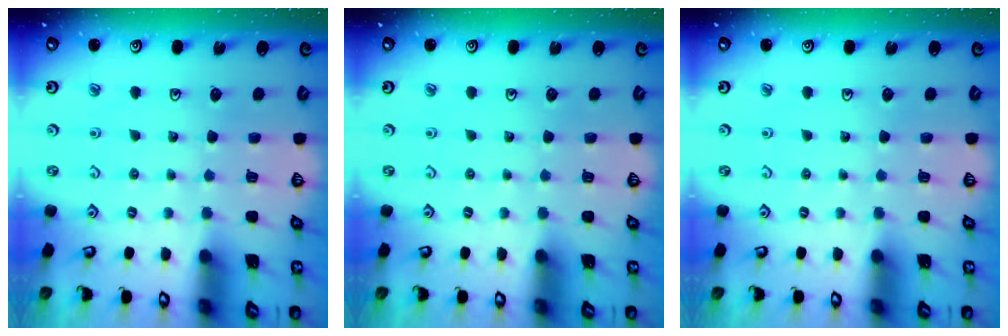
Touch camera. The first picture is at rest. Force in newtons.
{"total": 0.0}
{"total": 0.0}